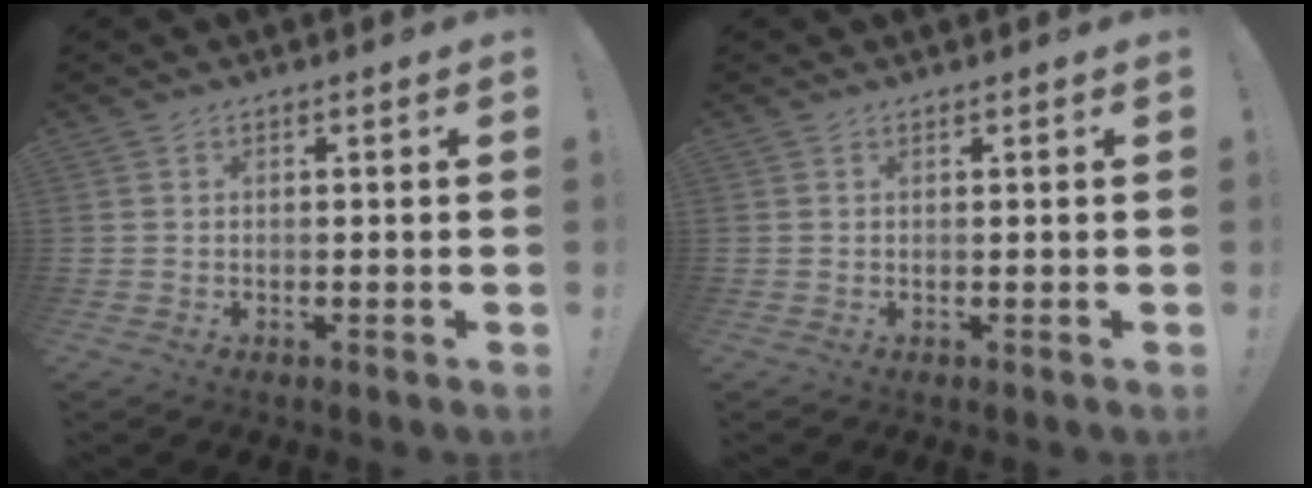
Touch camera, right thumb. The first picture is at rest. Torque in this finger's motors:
{"motor_torque": [0.04, -0.04, 0.02, 0.03, 0.00]}